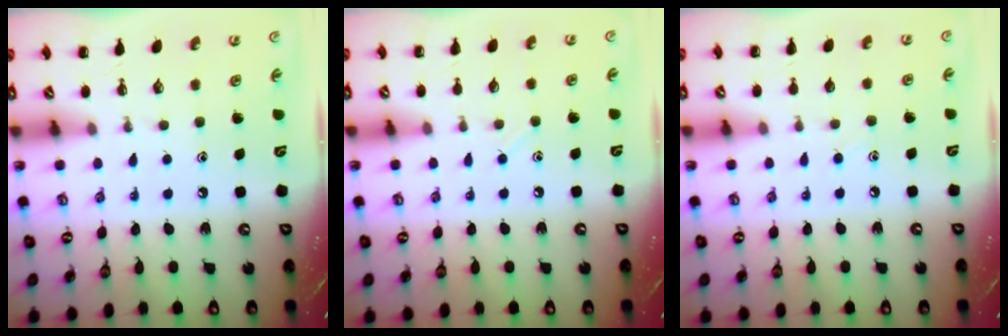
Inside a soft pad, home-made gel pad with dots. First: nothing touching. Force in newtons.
{"total": 3.0, "press": 2.8, "slide": 1.0}
{"total": 2.5, "press": 2.3, "slide": 0.9}